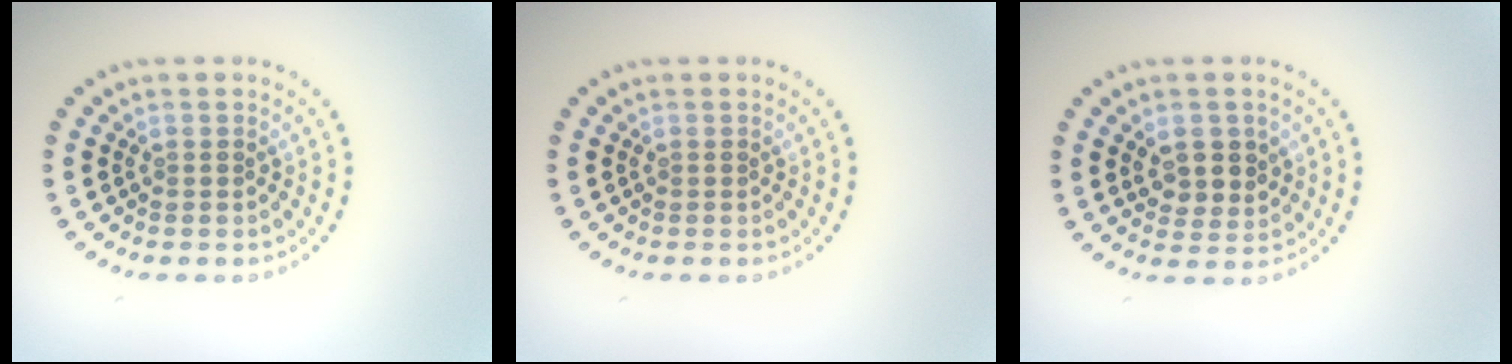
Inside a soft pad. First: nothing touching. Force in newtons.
{"total": 0.0}
{"total": 2.8, "press": 2.7, "slide": 0.9}